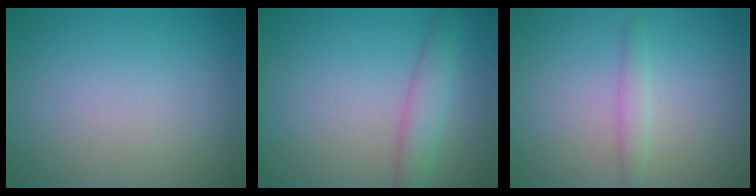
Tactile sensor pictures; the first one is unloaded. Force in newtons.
{"total": 2.7, "press": 2.7, "slide": 0.1}
{"total": 1.4, "press": 1.4, "slide": 0.0}